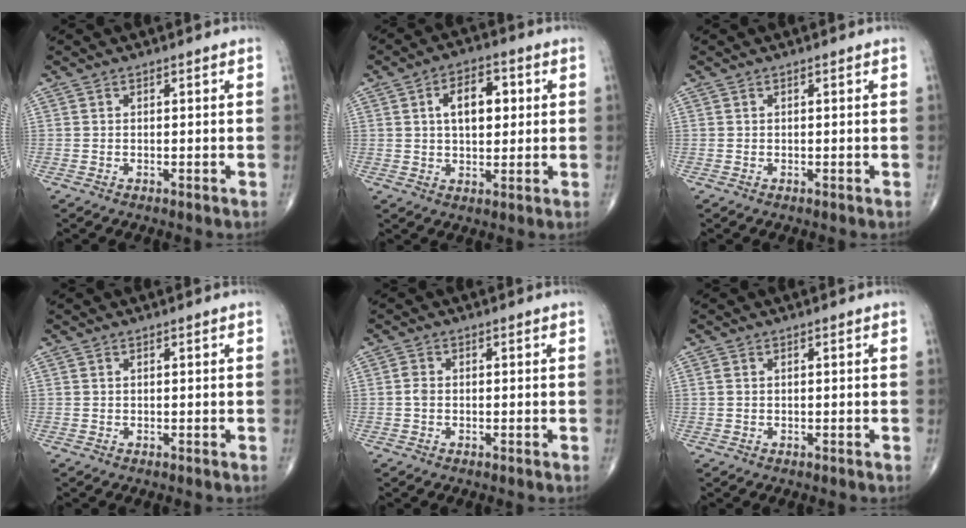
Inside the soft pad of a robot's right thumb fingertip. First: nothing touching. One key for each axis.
{"total": 8.5, "fx": 1.8, "fy": 4.9, "fz": 6.7, "tx": -0.084, "ty": 0.007, "tz": 0.026}
{"total": 0.0}
{"total": 0.0}
{"total": 1.3, "fx": -0.2, "fy": 0.9, "fz": 0.9, "tx": -0.017, "ty": 0.001, "tz": -0.007}
{"total": 0.6, "fx": 0.1, "fy": 0.4, "fz": 0.5, "tx": -0.016, "ty": 0.005, "tz": 0.005}